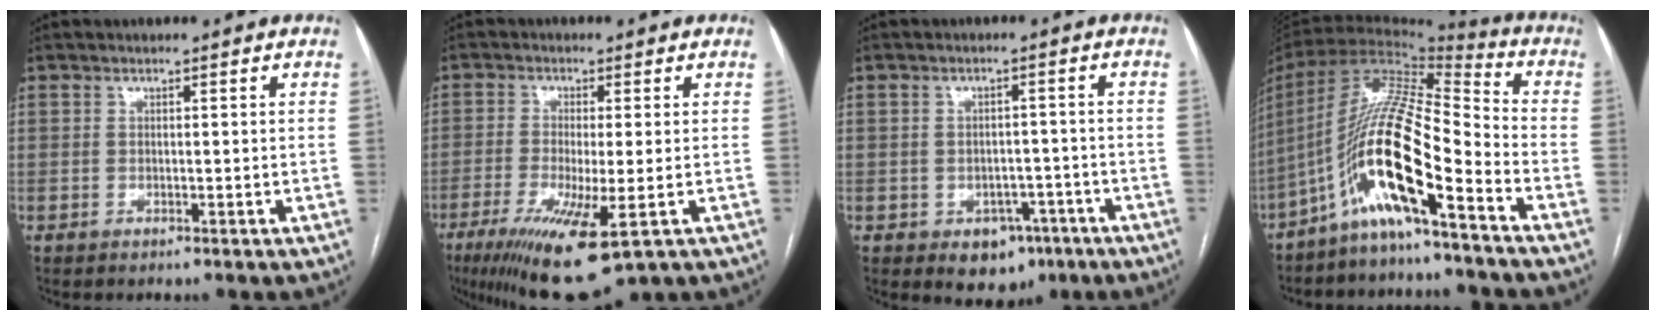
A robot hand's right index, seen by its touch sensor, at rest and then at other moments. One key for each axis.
{"total": 12.4, "fx": -5.8, "fy": 1.8, "fz": 10.8, "tx": -0.192, "ty": -0.040, "tz": -0.092}
{"total": 5.7, "fx": -3.0, "fy": 4.1, "fz": 2.7, "tx": -0.023, "ty": 0.010, "tz": -0.030}
{"total": 15.4, "fx": -7.9, "fy": 2.5, "fz": 13.0, "tx": -0.256, "ty": 0.014, "tz": -0.143}